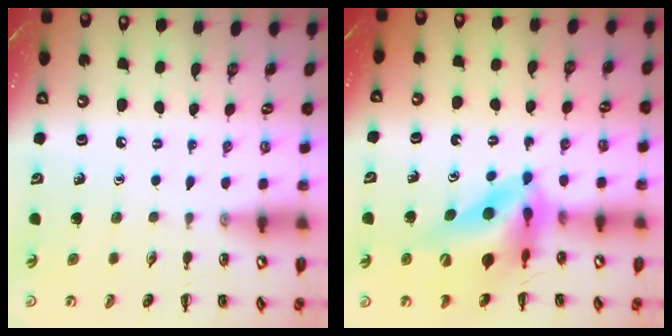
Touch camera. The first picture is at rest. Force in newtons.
{"total": 12.7, "press": 12.1, "slide": 3.8}